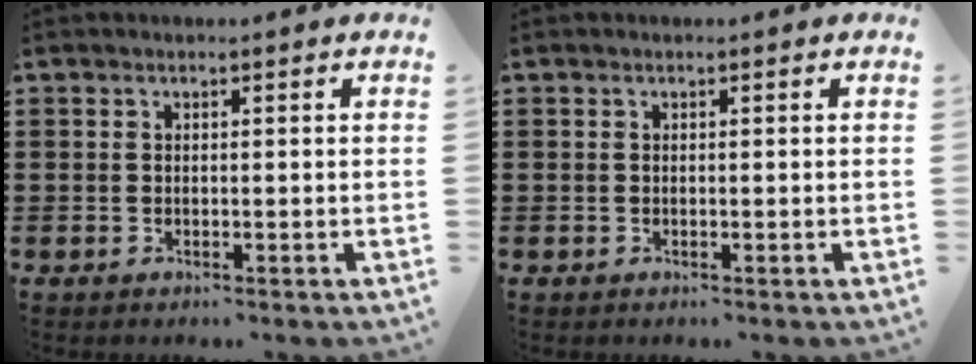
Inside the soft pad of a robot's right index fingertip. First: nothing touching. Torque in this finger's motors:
{"motor_torque": [0.00, 0.00, 0.00, 0.00]}